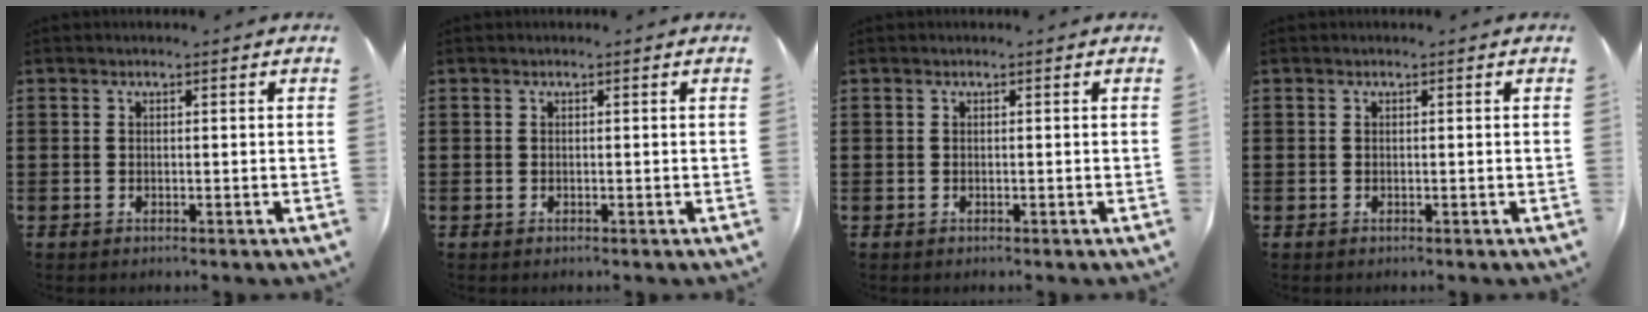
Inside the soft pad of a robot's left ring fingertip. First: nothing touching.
{"total": 0.0}
{"total": 0.0}
{"total": 0.0}